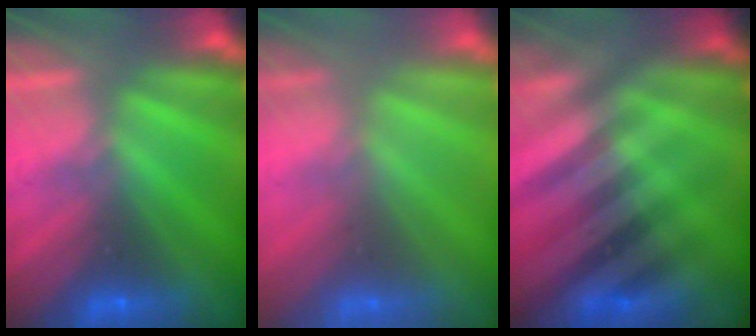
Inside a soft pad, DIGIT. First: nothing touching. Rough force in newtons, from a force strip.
{"total": 2.8}
{"total": 2.9}